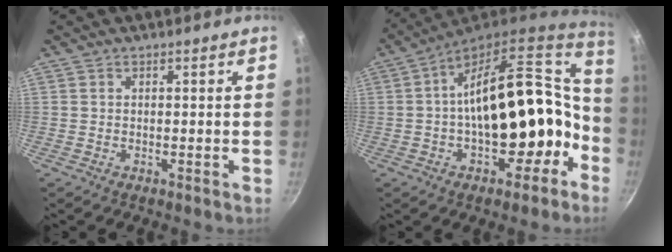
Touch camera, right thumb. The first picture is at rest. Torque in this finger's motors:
{"motor_torque": [2.50, 2.51, 2.71, -0.05, 0.31]}